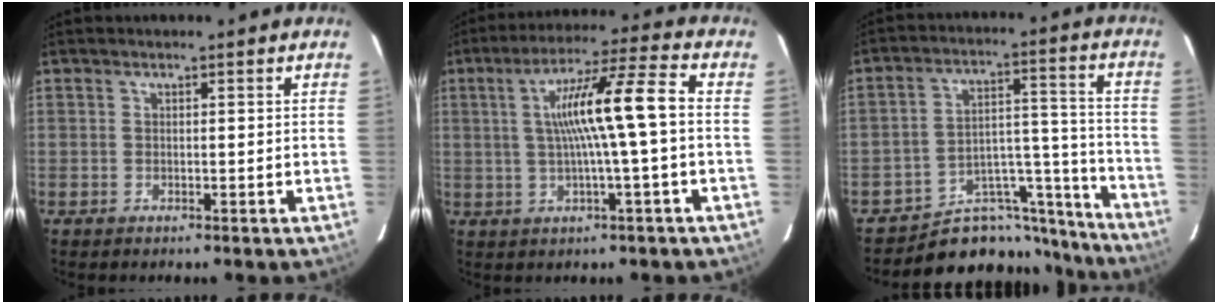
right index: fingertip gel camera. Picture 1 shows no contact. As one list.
[{"total": 11.5, "force": [0.5, -0.4, 11.5], "torque": [-0.197, 0.018, 0.008]}, {"total": 15.1, "force": [-14.1, 5.3, 1.4], "torque": [0.009, 0.076, -0.202]}]